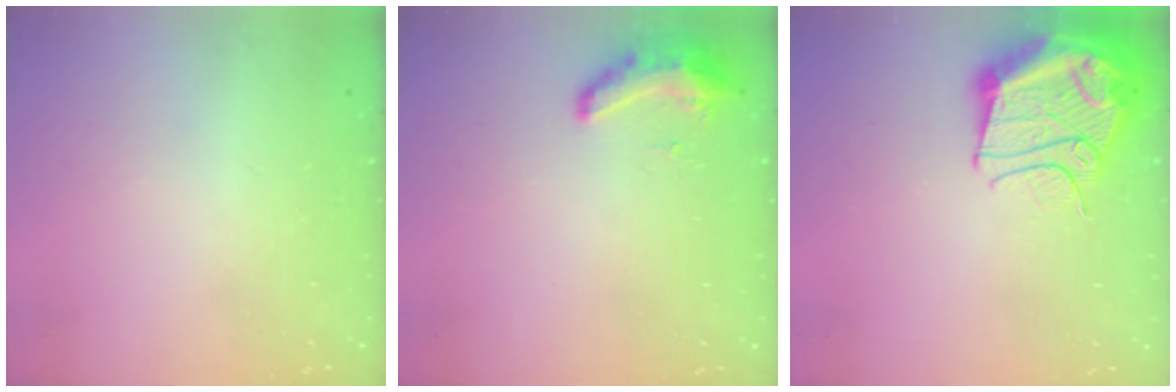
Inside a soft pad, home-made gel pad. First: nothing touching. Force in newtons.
{"total": 8.5, "press": 8.3, "slide": 1.6}
{"total": 17.5, "press": 17.4, "slide": 1.9}